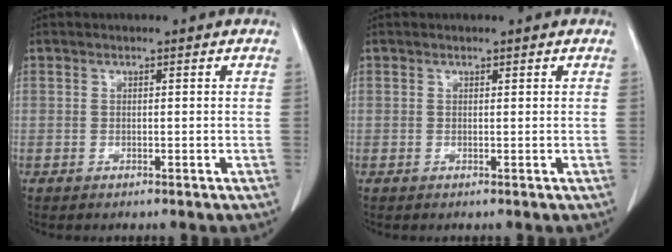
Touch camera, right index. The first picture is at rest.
{"total": 0.0}